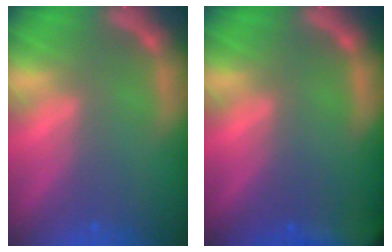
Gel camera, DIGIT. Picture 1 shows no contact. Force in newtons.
{"total": 8.5}